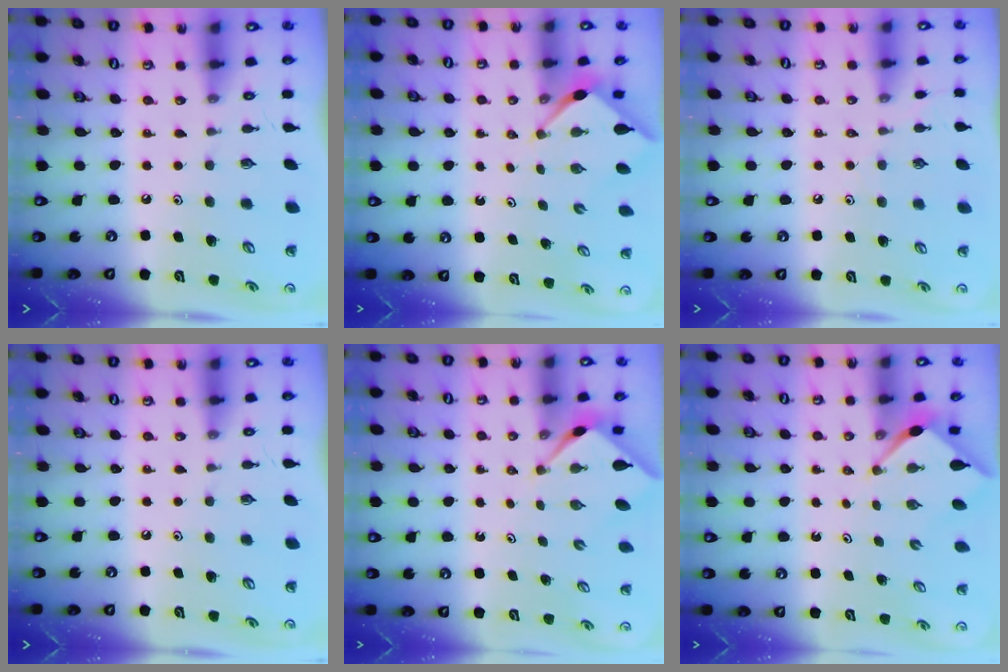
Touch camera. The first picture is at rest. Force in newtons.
{"total": 2.5, "press": 2.5, "slide": 0.3}
{"total": 2.4, "press": 2.4, "slide": 0.4}
{"total": 0.0}
{"total": 2.3, "press": 2.3, "slide": 0.1}
{"total": 2.5, "press": 2.5, "slide": 0.3}